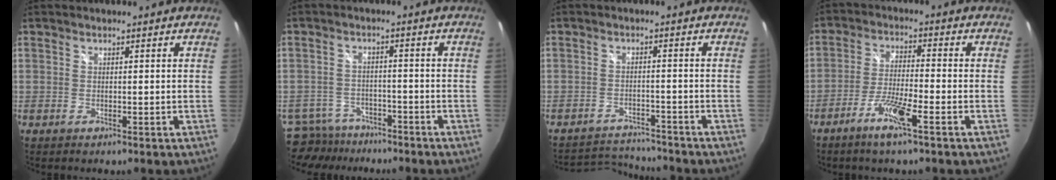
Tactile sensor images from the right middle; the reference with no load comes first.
{"total": 8.5, "force": [-7.3, 4.1, 1.4], "torque": [-0.054, 0.004, -0.114]}
{"total": 8.4, "force": [-8.3, 1.2, 1.0], "torque": [-0.039, 0.010, -0.128]}
{"total": 7.2, "force": [-4.4, 0.4, 5.7], "torque": [-0.122, -0.004, -0.084]}